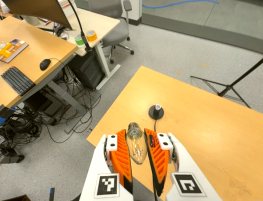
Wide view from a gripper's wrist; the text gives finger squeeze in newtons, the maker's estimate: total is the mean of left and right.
{"total": 22.3, "left": 25.0, "right": 19.6}